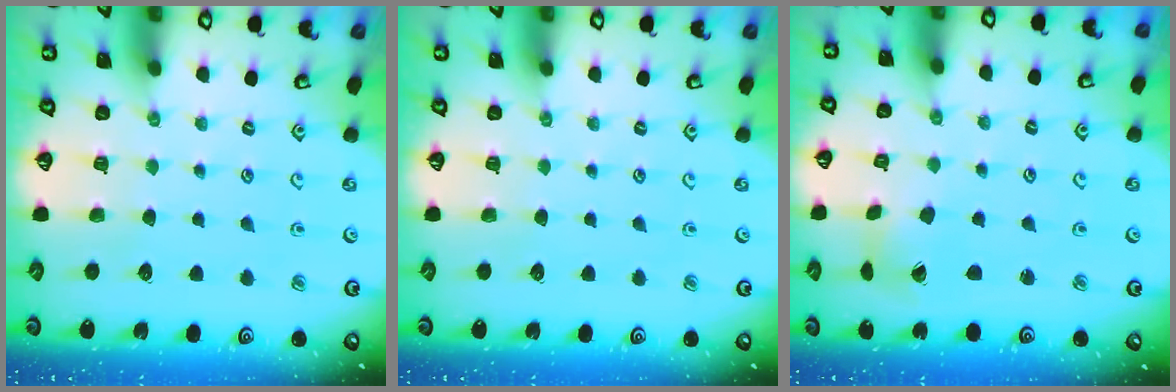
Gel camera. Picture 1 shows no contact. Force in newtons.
{"total": 0.0}
{"total": 2.3, "press": 2.3, "slide": 0.3}